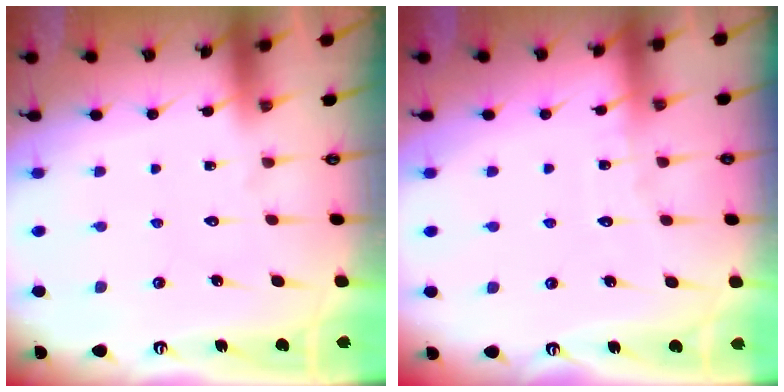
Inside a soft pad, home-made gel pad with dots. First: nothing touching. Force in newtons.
{"total": 4.1, "press": 4.1, "slide": 0.3}